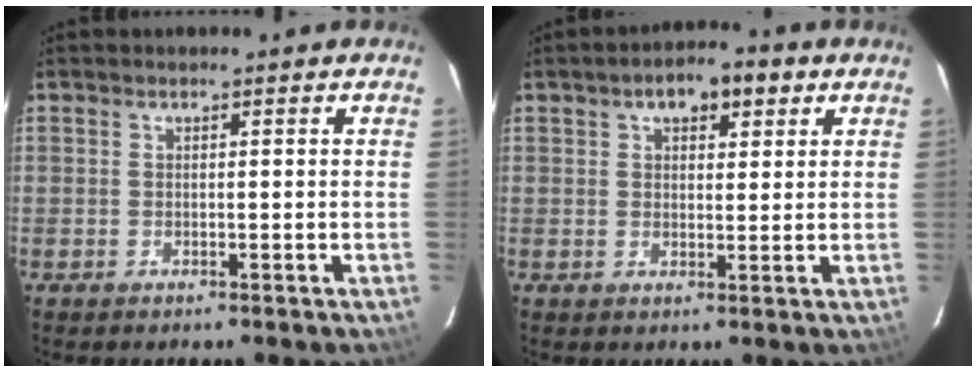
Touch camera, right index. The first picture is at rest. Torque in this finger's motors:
{"motor_torque": [0.10, 0.04, 0.13, 0.05]}